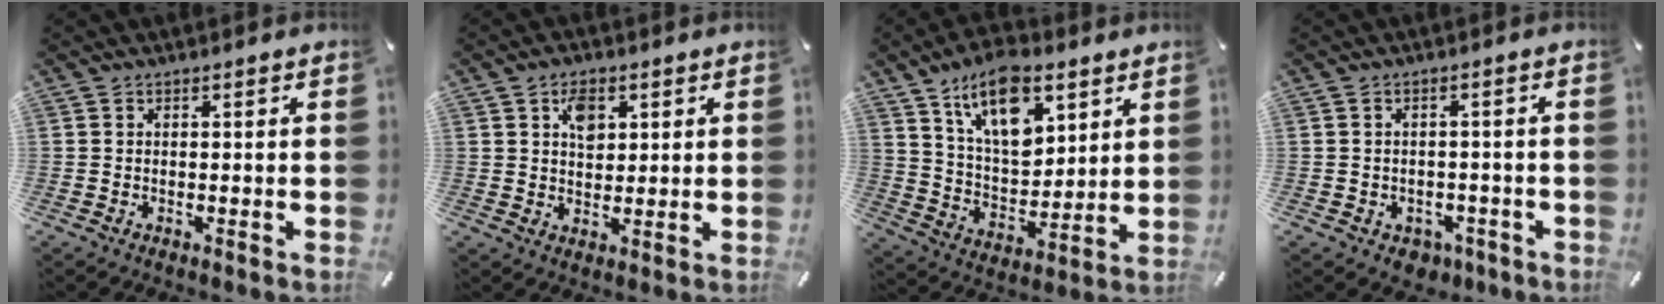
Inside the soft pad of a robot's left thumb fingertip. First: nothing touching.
{"total": 5.3, "force": [2.0, 3.8, 3.0], "torque": [-0.044, -0.002, 0.031]}
{"total": 15.6, "force": [9.0, 8.9, 9.2], "torque": [-0.154, -0.036, 0.164]}
{"total": 3.5, "force": [-1.4, 2.8, 1.4], "torque": [-0.024, 0.008, -0.024]}